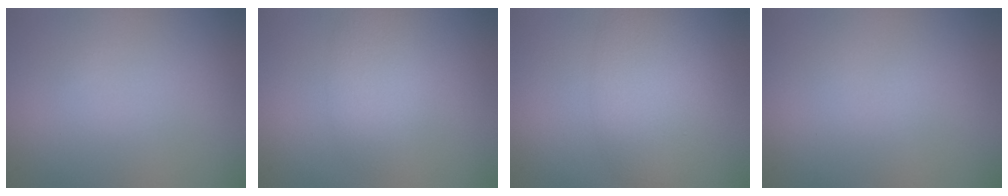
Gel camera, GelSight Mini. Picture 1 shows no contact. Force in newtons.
{"total": 2.4, "press": 2.4, "slide": 0.1}
{"total": 5.3, "press": 5.3, "slide": 0.2}
{"total": 0.0}